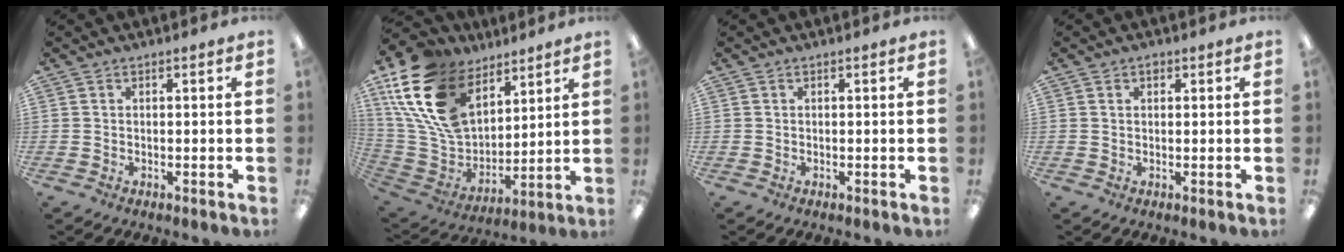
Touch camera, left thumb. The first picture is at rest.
{"total": 22.0, "force": [11.8, 13.6, 12.6], "torque": [-0.297, -0.048, 0.220]}
{"total": 0.0}
{"total": 1.6, "force": [0.8, 0.9, 1.1], "torque": [-0.015, 0.000, 0.011]}